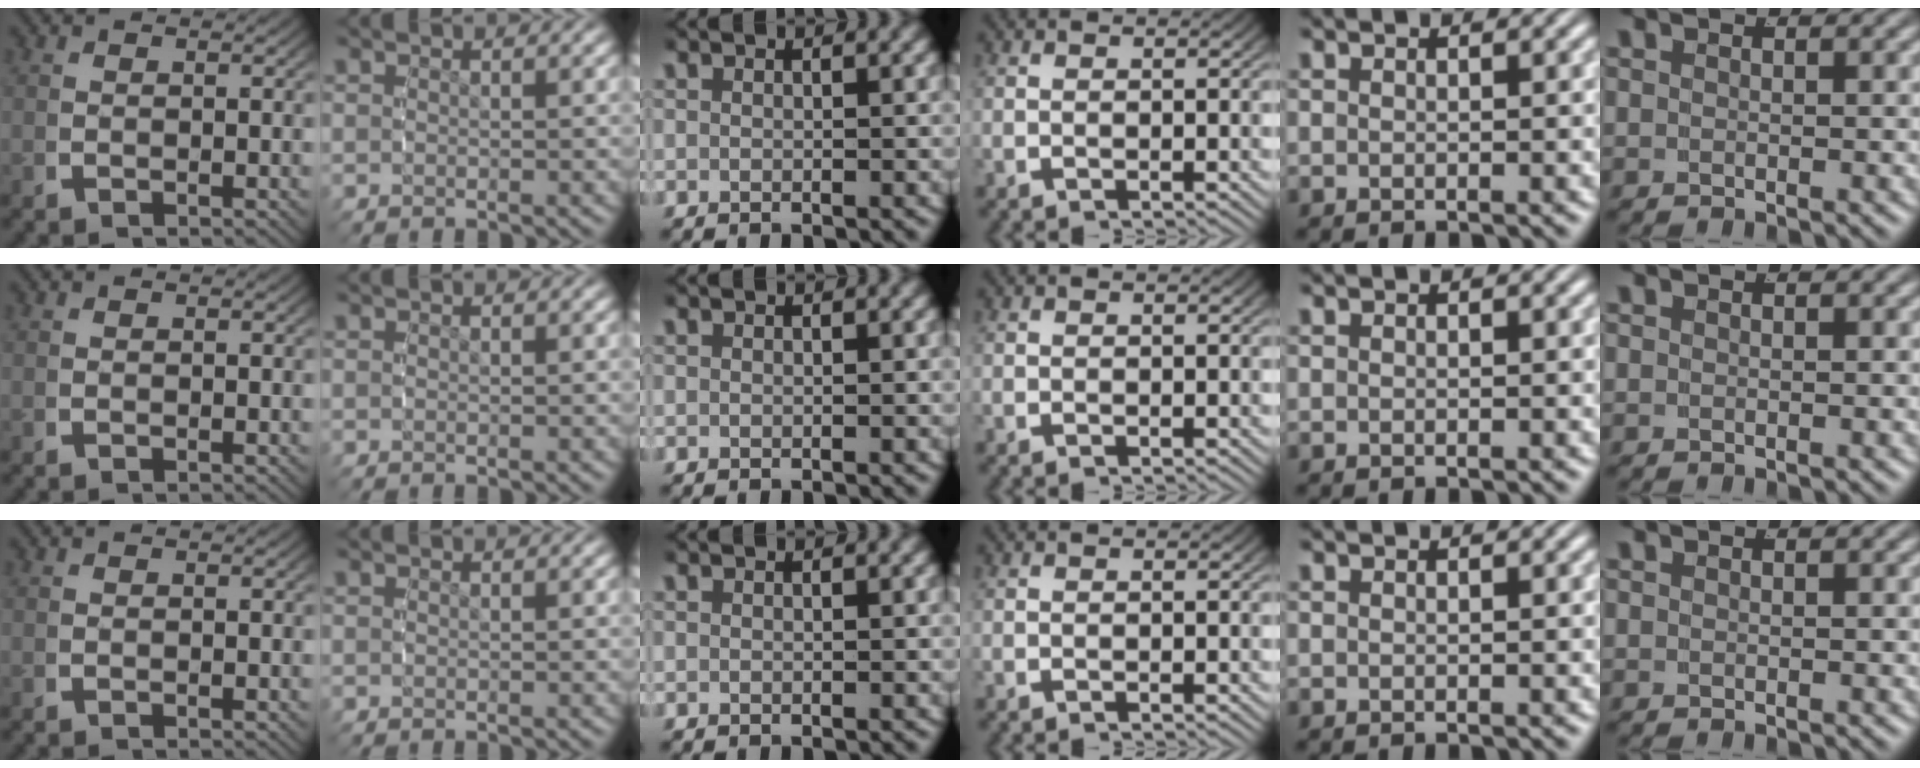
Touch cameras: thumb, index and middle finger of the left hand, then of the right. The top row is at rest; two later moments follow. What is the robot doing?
{"motion": "reach", "object": "button"}